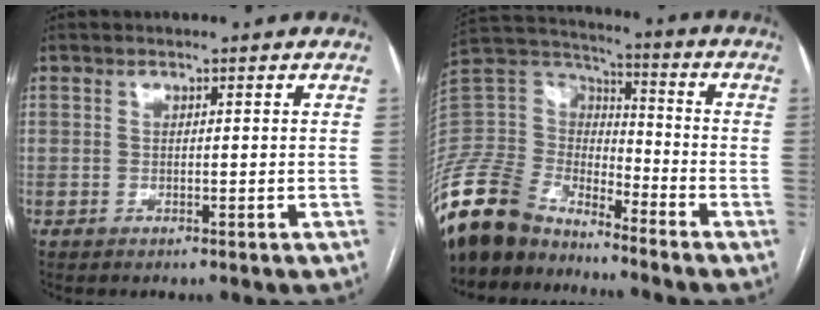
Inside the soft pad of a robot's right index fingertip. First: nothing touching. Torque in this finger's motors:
{"motor_torque": [0.02, -1.24, -1.05, -0.21]}